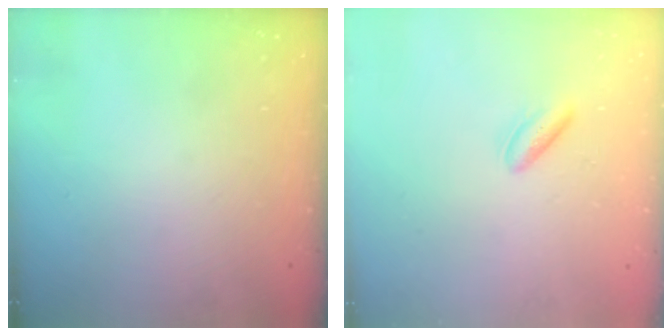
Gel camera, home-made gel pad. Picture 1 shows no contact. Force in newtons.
{"total": 2.4, "press": 2.2, "slide": 0.9}